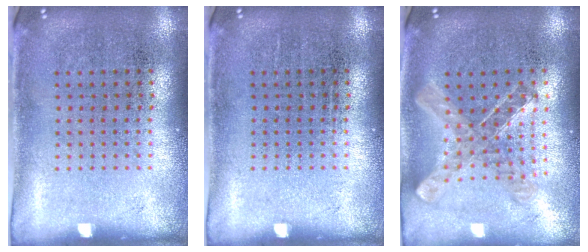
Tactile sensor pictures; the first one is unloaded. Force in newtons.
{"total": 0.0}
{"total": 1.0, "press": 1.0, "slide": 0.1}